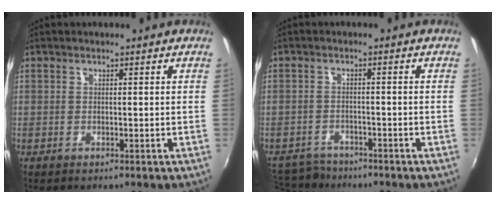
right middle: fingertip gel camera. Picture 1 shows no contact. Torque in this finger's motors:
{"motor_torque": [-0.43, -0.33, -0.20, -0.04]}